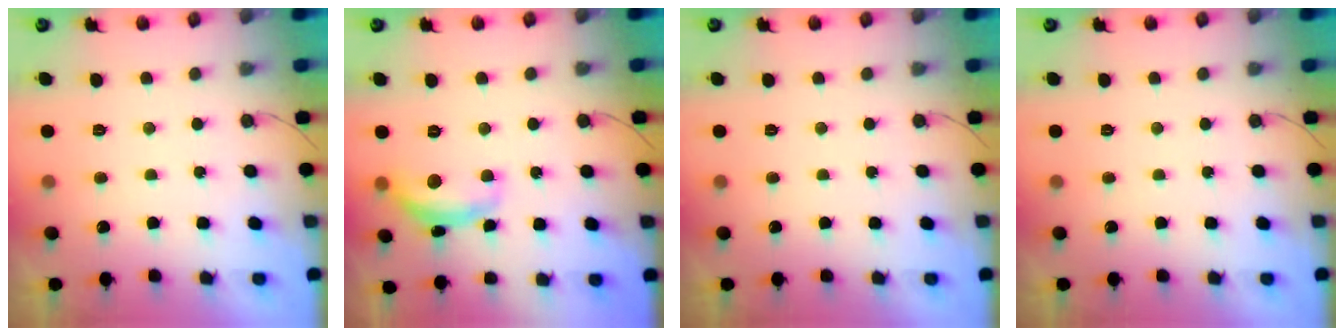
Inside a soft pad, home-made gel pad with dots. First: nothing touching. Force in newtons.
{"total": 12.2, "press": 12.2, "slide": 0.6}
{"total": 0.0}
{"total": 0.0}